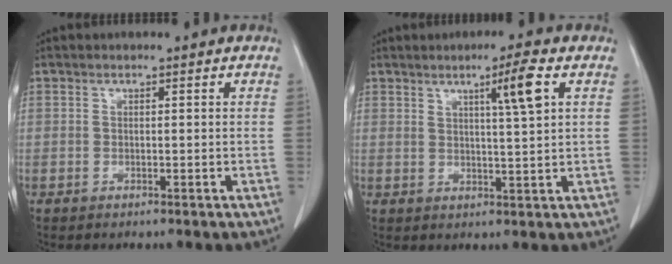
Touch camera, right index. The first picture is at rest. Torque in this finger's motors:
{"motor_torque": [0.15, 0.18, 0.10, 0.08]}